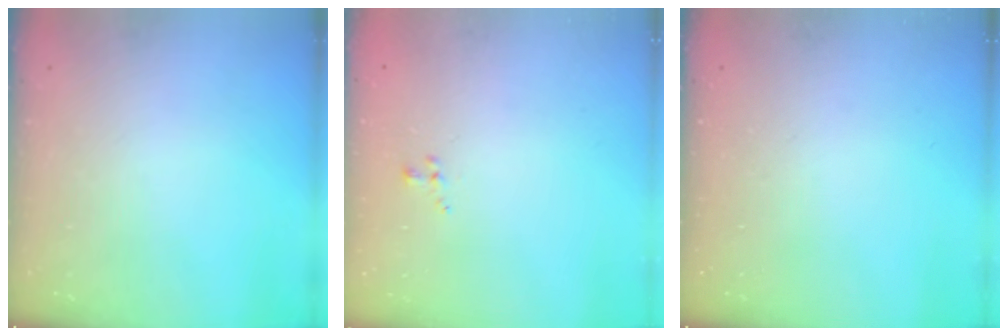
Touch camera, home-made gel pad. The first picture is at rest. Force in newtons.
{"total": 0.8, "press": 0.6, "slide": 0.6}
{"total": 0.0}